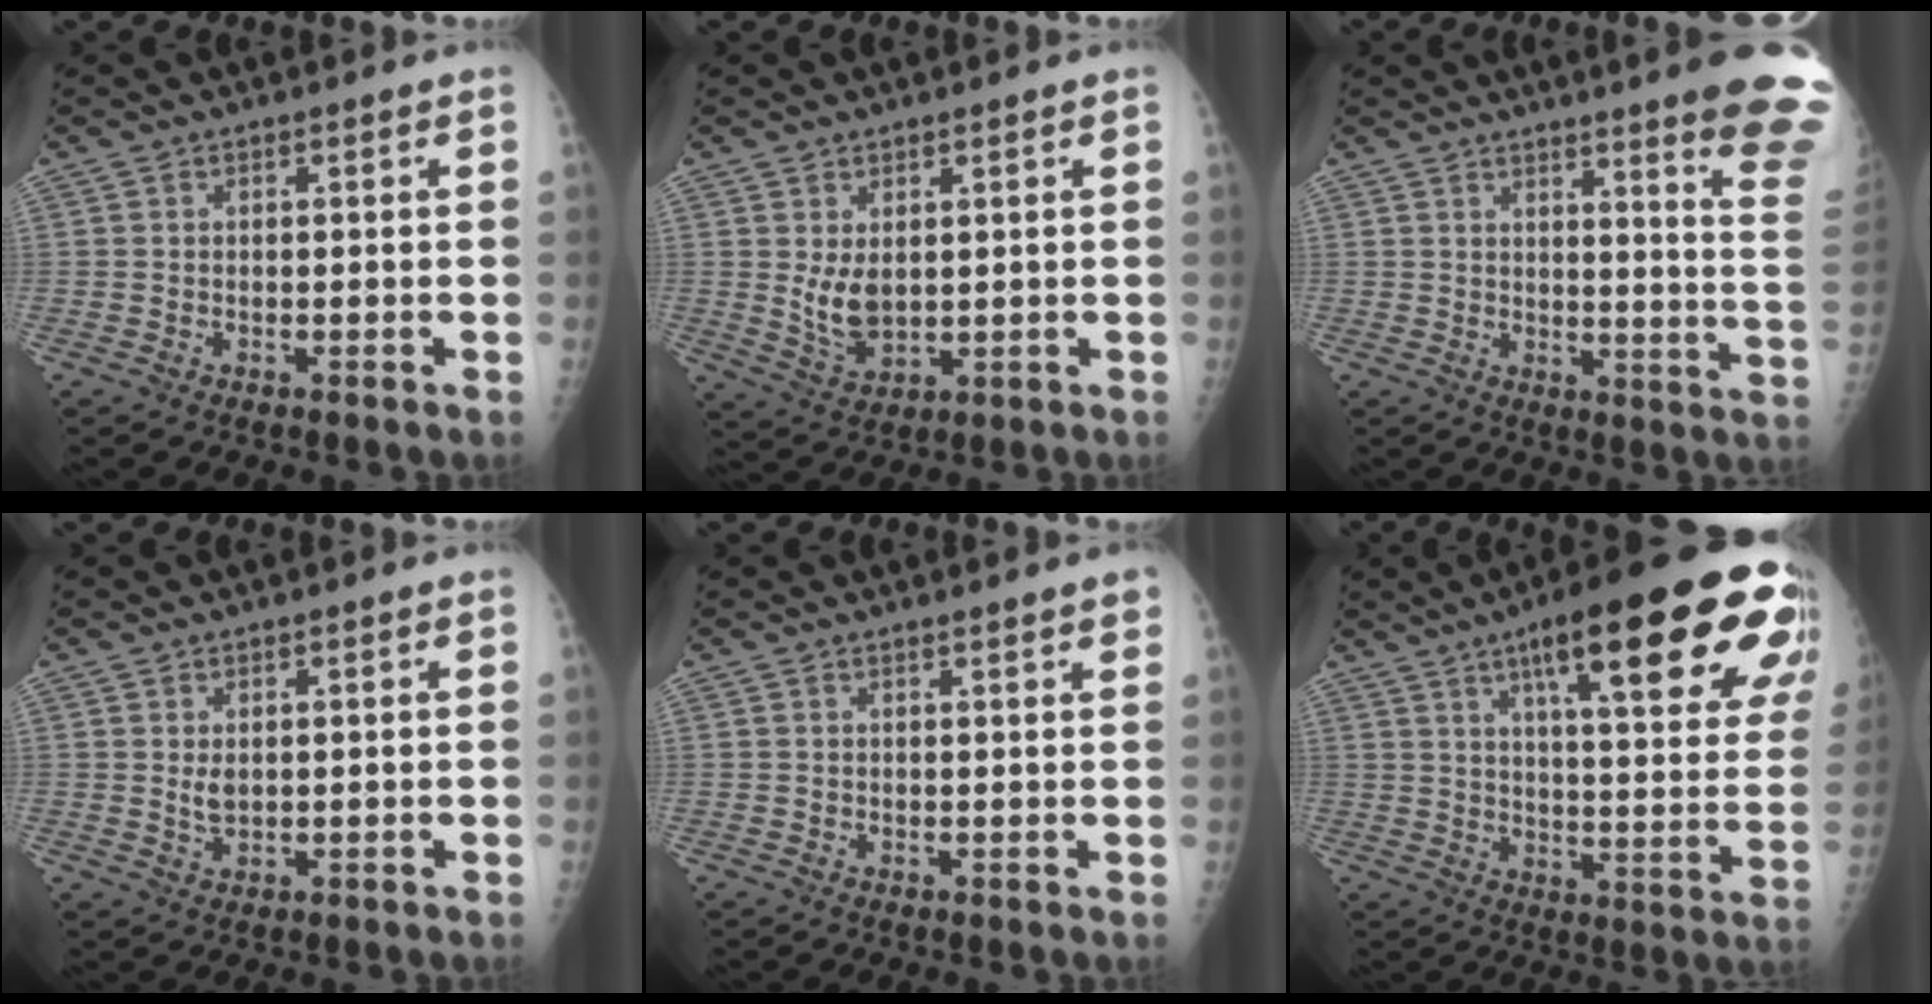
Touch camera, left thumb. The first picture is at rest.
{"total": 5.5, "force": [1.2, 3.2, 4.3], "torque": [-0.065, -0.018, 0.035]}
{"total": 16.5, "force": [12.3, 0.2, 10.9], "torque": [-0.109, -0.101, 0.140]}
{"total": 2.2, "force": [0.6, 1.3, 1.7], "torque": [-0.026, -0.007, 0.016]}
{"total": 2.2, "force": [1.8, 0.0, 1.4], "torque": [-0.012, -0.004, 0.021]}
{"total": 28.4, "force": [15.0, 6.6, 23.2], "torque": [-0.274, -0.028, 0.211]}